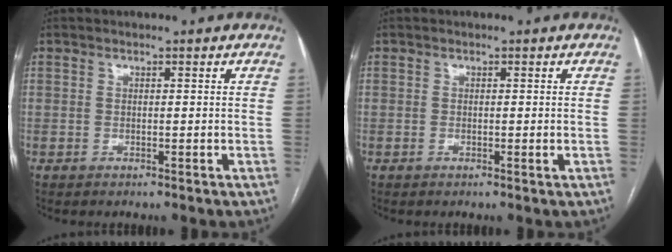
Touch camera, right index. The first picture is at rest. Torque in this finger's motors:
{"motor_torque": [-0.20, -0.01, 0.07, -0.01]}